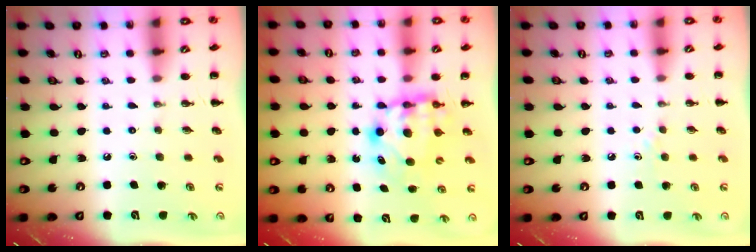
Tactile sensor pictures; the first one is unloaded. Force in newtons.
{"total": 6.6, "press": 6.5, "slide": 1.2}
{"total": 3.0, "press": 2.7, "slide": 1.2}